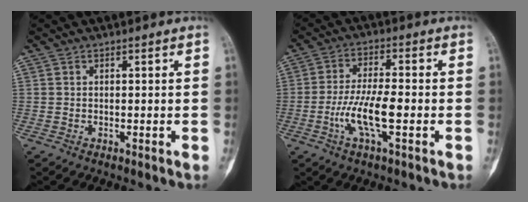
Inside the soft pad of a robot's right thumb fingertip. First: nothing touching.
{"total": 8.9, "force": [-2.5, 2.4, 8.2], "torque": [-0.169, 0.012, -0.048]}